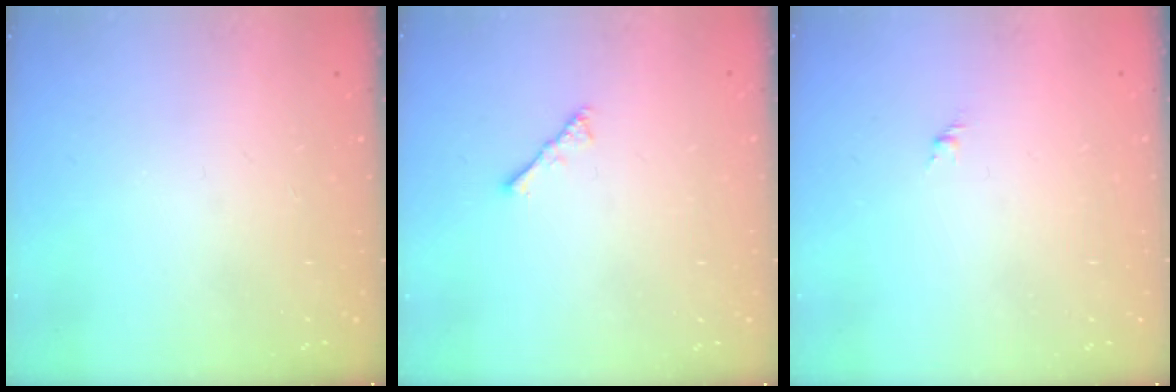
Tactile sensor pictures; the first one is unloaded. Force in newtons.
{"total": 2.1, "press": 2.1, "slide": 0.5}
{"total": 1.6, "press": 1.5, "slide": 0.6}